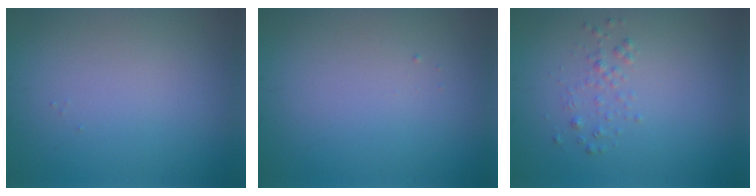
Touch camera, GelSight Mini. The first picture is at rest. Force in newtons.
{"total": 0.0}
{"total": 1.0, "press": 1.0, "slide": 0.1}